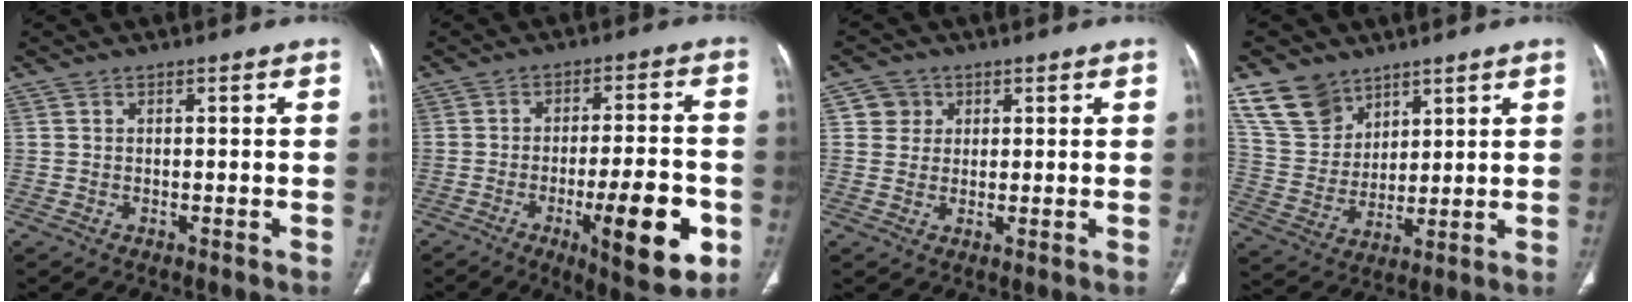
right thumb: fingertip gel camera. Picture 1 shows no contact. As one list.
[{"total": 15.6, "force": [-5.4, 4.1, 14.0], "torque": [-0.192, 0.012, -0.071]}, {"total": 3.8, "force": [1.3, 3.6, 0.5], "torque": [0.015, -0.002, 0.018]}, {"total": 10.9, "force": [7.6, 7.1, 3.1], "torque": [-0.036, -0.033, 0.163]}]